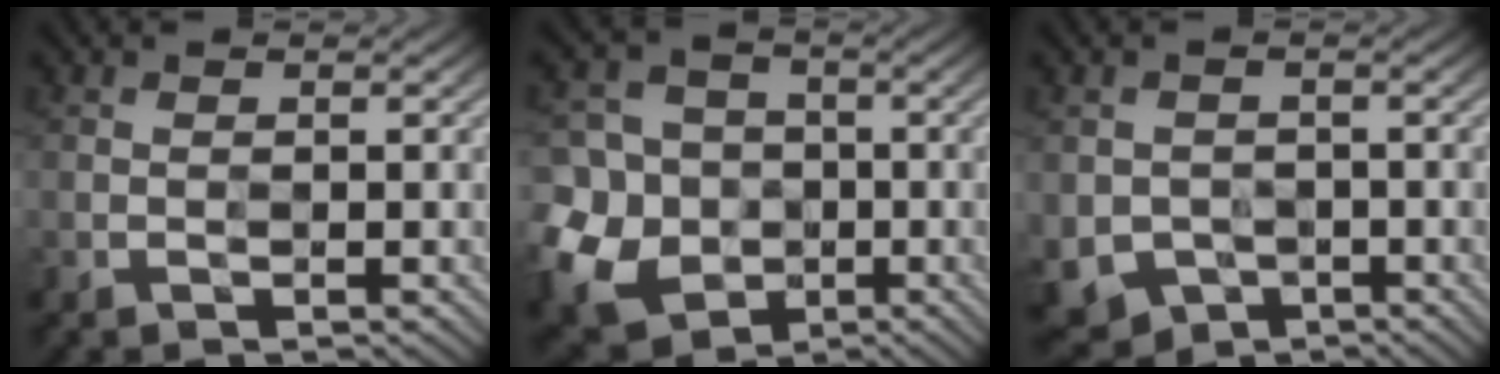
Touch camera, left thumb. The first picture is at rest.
{"total": 11.7, "force": [-3.0, 10.5, 4.3], "torque": [-0.153, -0.028, -0.075]}
{"total": 4.0, "force": [-1.6, 3.5, 1.1], "torque": [-0.038, -0.019, -0.026]}